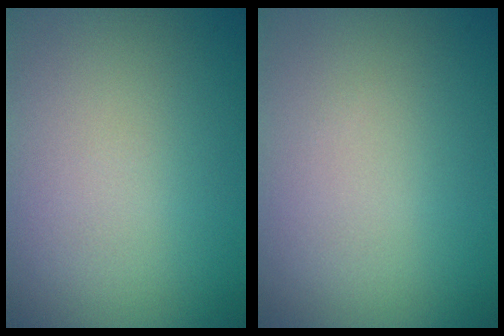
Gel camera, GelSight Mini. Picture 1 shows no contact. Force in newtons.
{"total": 0.0}